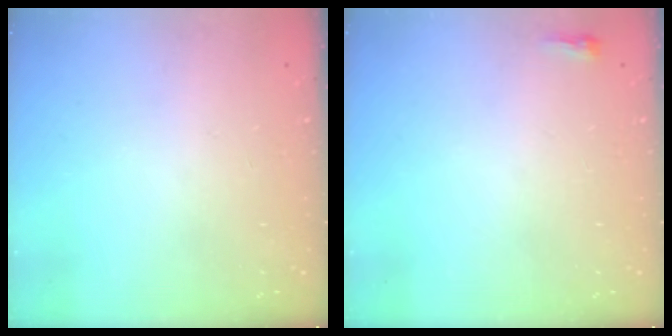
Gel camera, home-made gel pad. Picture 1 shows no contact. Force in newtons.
{"total": 2.4, "press": 2.4, "slide": 0.6}